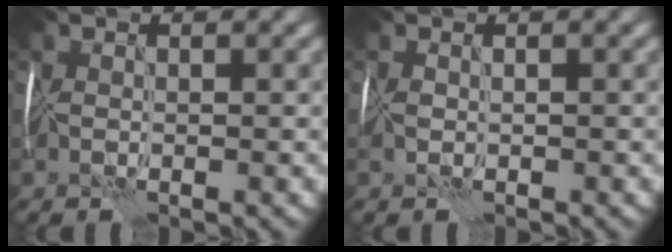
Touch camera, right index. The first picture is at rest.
{"total": 1.2, "force": [-0.3, 0.8, 0.8], "torque": [-0.018, -0.002, -0.007]}